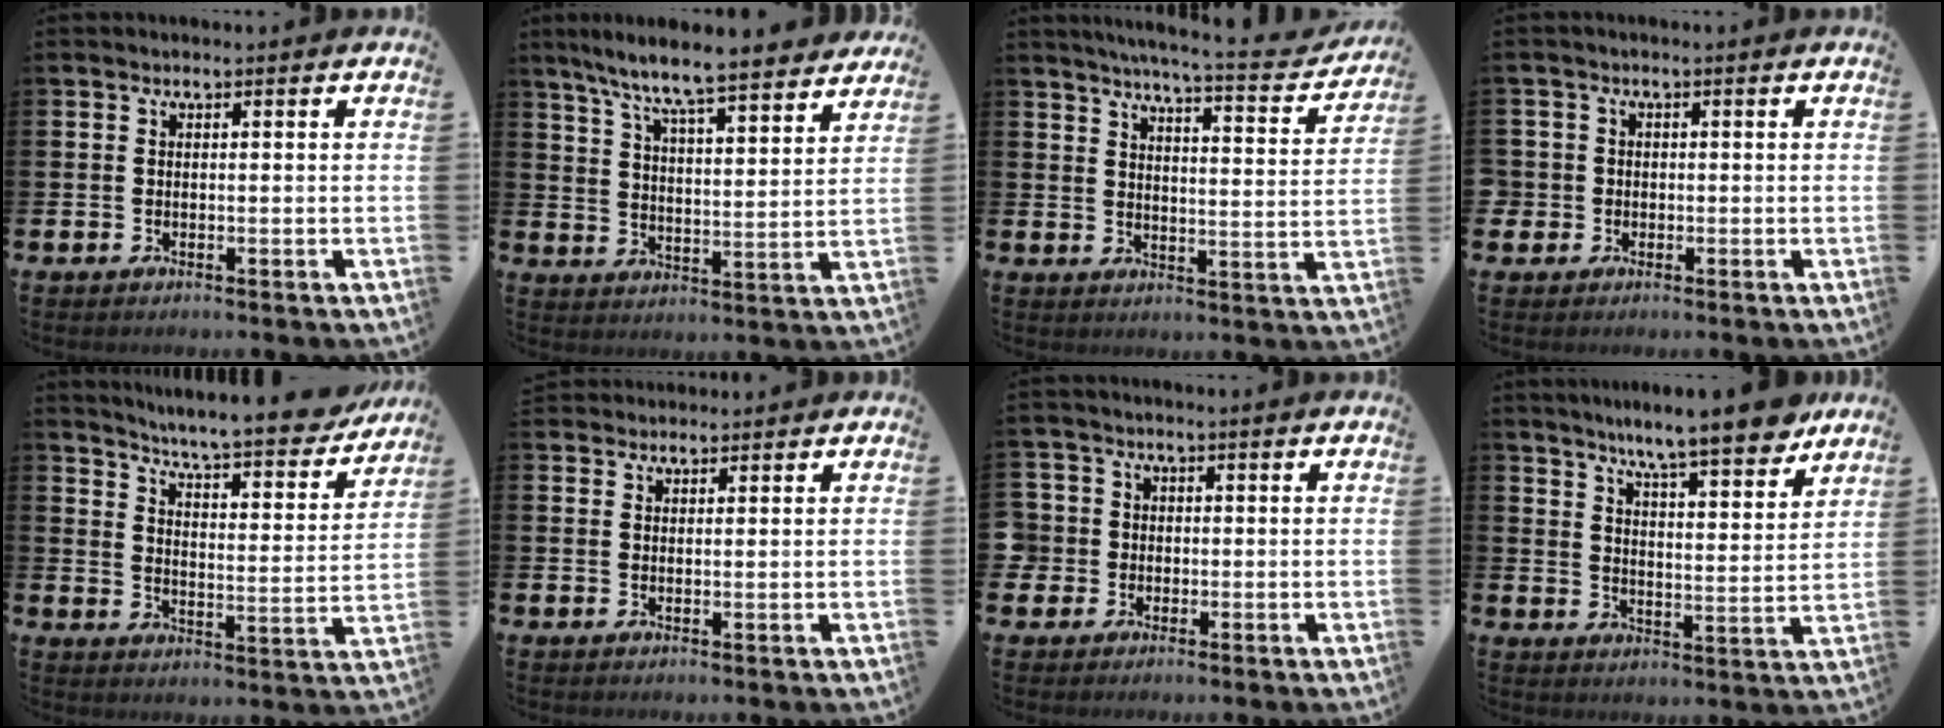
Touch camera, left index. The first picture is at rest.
{"total": 8.4, "force": [7.9, 0.2, 2.9], "torque": [-0.082, -0.057, 0.135]}
{"total": 5.9, "force": [5.5, 0.0, 2.1], "torque": [-0.040, -0.049, 0.086]}
{"total": 2.0, "force": [-0.3, 2.0, 0.0], "torque": [-0.004, 0.007, -0.011]}
{"total": 7.5, "force": [7.0, 0.4, 2.6], "torque": [-0.065, -0.060, 0.112]}
{"total": 1.9, "force": [1.9, 0.6, -0.1], "torque": [0.011, -0.007, 0.032]}
{"total": 3.0, "force": [0.0, 3.0, 0.1], "torque": [-0.012, 0.010, -0.005]}
{"total": 9.3, "force": [8.2, 0.6, 4.2], "torque": [-0.081, -0.050, 0.139]}